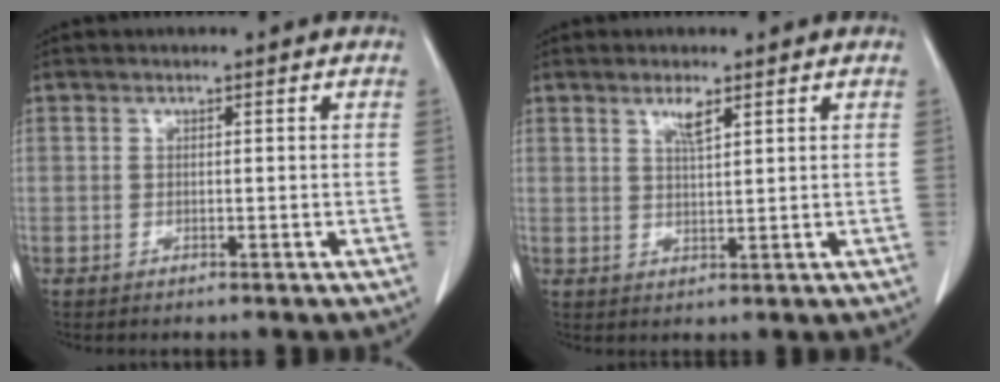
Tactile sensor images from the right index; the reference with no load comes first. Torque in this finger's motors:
{"motor_torque": [0.08, 0.08, 0.05, 0.02]}